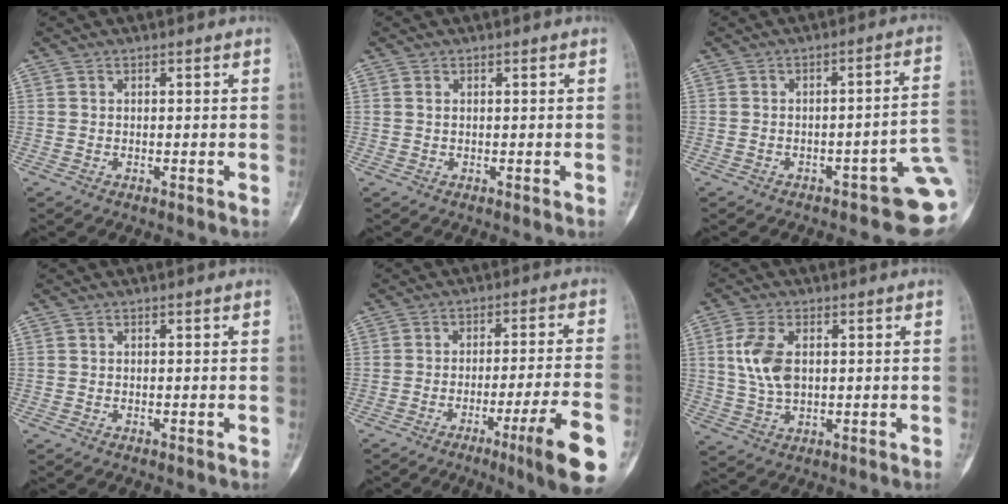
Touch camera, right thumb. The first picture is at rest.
{"total": 0.6, "force": [0.2, 0.4, 0.4], "torque": [-0.010, 0.003, 0.004]}
{"total": 10.4, "force": [-4.6, 3.6, 8.6], "torque": [-0.077, 0.045, -0.054]}
{"total": 0.0}
{"total": 13.8, "force": [-6.4, 0.6, 12.2], "torque": [-0.174, 0.008, -0.092]}
{"total": 8.0, "force": [1.4, 4.7, 6.4], "torque": [-0.135, -0.001, 0.033]}